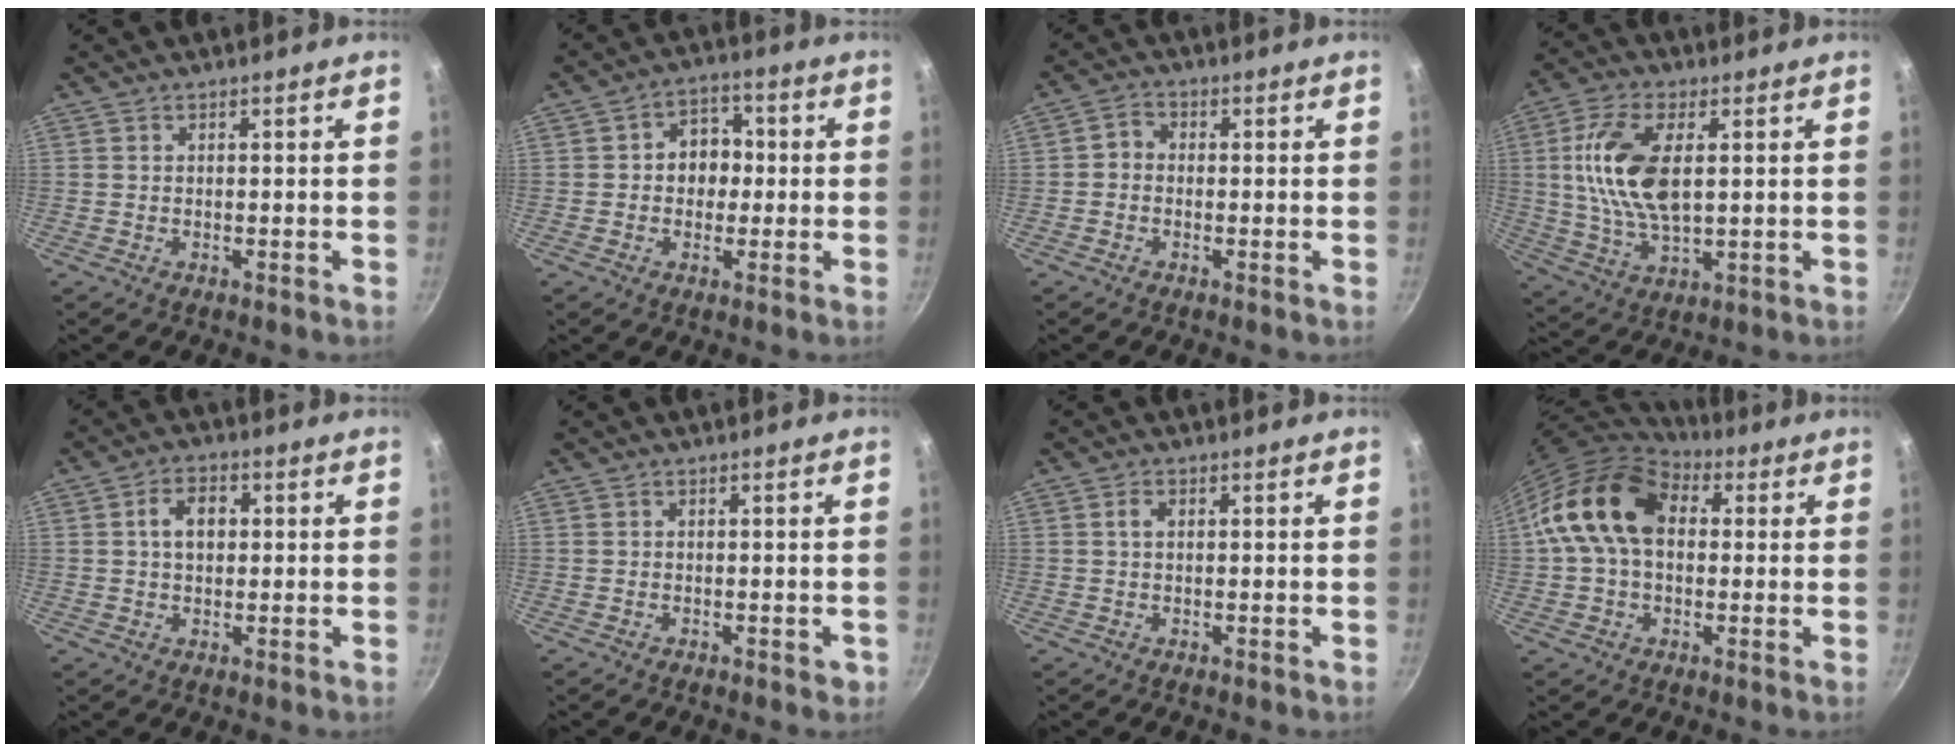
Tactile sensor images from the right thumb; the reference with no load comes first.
{"total": 6.8, "force": [0.0, 5.6, 3.9], "torque": [-0.006, 0.014, -0.007]}
{"total": 2.7, "force": [-0.5, 2.3, 1.3], "torque": [-0.016, 0.011, -0.021]}
{"total": 14.2, "force": [2.3, 7.2, 12.0], "torque": [-0.230, 0.001, 0.044]}
{"total": 5.4, "force": [0.8, 3.9, 3.7], "torque": [-0.043, 0.011, 0.007]}
{"total": 1.4, "force": [-0.6, 0.9, 0.9], "torque": [-0.004, 0.004, -0.008]}
{"total": 1.4, "force": [0.2, 1.0, 1.0], "torque": [-0.018, 0.003, 0.003]}
{"total": 15.9, "force": [2.3, 11.2, 11.1], "torque": [-0.175, 0.027, 0.024]}